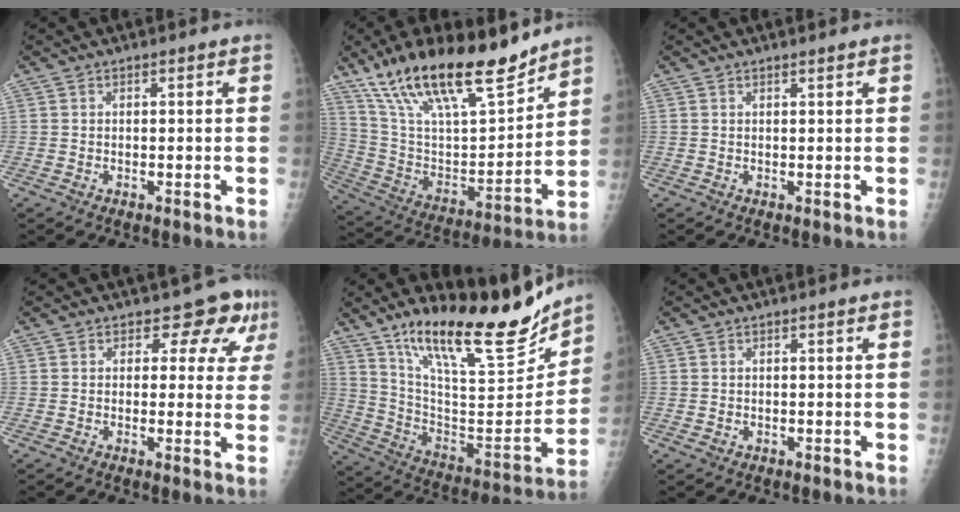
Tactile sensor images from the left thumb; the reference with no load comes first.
{"total": 25.4, "force": [18.6, 7.6, 15.5], "torque": [-0.242, -0.064, 0.333]}
{"total": 0.6, "force": [0.5, 0.0, 0.3], "torque": [-0.008, -0.004, 0.010]}
{"total": 6.7, "force": [3.8, 4.3, 3.6], "torque": [-0.007, -0.015, 0.033]}
{"total": 25.8, "force": [19.1, 7.0, 15.9], "torque": [-0.215, -0.094, 0.320]}
{"total": 0.7, "force": [-0.1, 0.6, 0.3], "torque": [-0.005, 0.000, 0.001]}